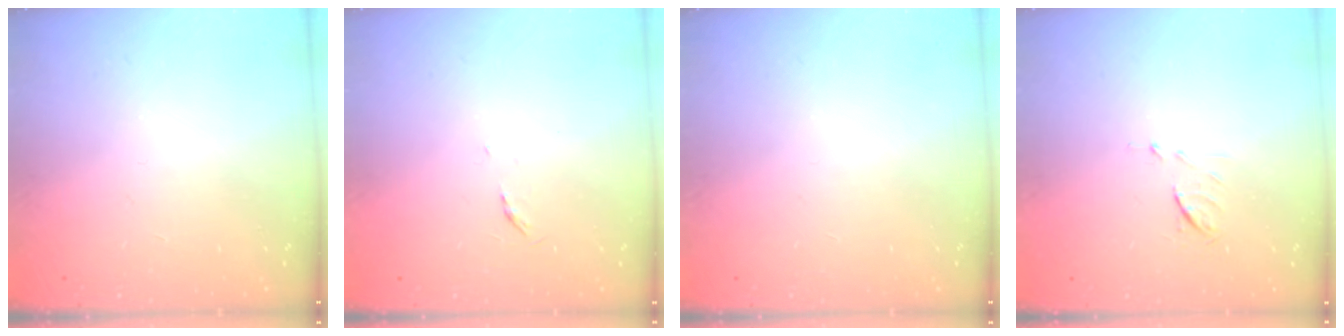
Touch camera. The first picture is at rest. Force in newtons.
{"total": 3.1, "press": 3.0, "slide": 0.5}
{"total": 0.0}
{"total": 5.8, "press": 5.8, "slide": 0.8}